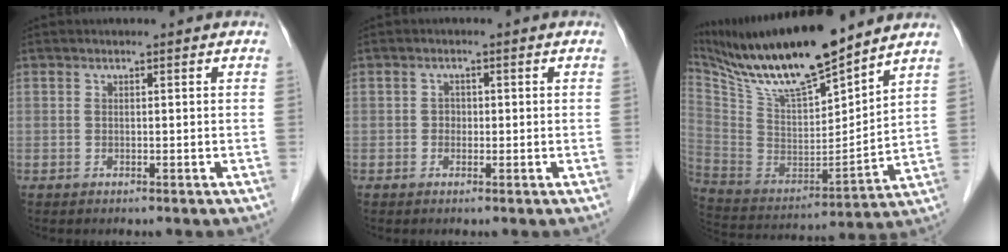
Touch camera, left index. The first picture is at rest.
{"total": 1.1, "force": [-0.2, 1.0, 0.5], "torque": [-0.005, 0.004, -0.004]}
{"total": 18.9, "force": [15.9, 2.3, 10.0], "torque": [-0.190, -0.010, 0.297]}